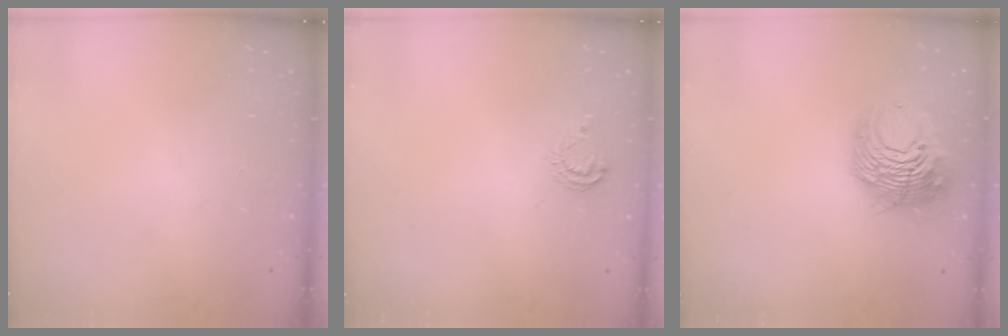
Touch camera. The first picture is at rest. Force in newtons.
{"total": 5.7, "press": 5.7, "slide": 0.5}
{"total": 12.3, "press": 12.2, "slide": 1.7}